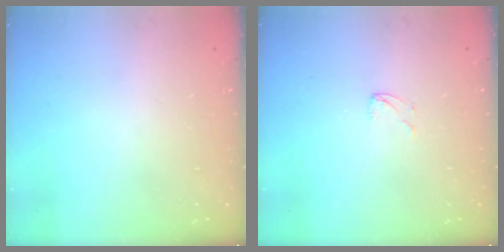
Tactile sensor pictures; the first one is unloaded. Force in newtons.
{"total": 2.9, "press": 2.9, "slide": 0.2}